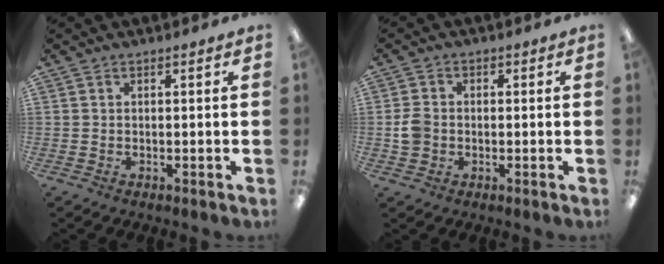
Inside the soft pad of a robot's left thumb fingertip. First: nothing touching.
{"total": 4.6, "force": [-0.7, 4.0, 2.1], "torque": [-0.029, 0.009, -0.012]}